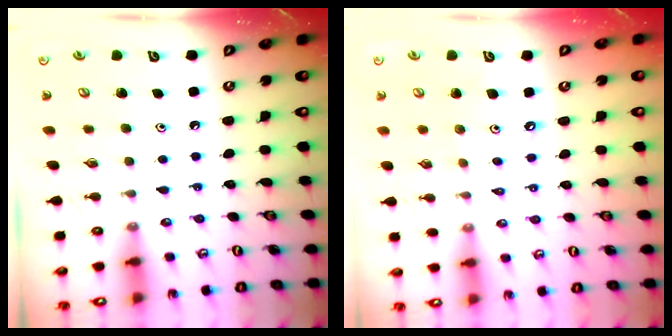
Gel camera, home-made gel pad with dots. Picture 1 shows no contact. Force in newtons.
{"total": 3.7, "press": 3.7, "slide": 0.1}